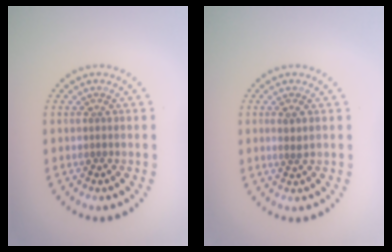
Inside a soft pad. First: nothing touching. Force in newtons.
{"total": 0.9, "press": 0.6, "slide": 0.7}